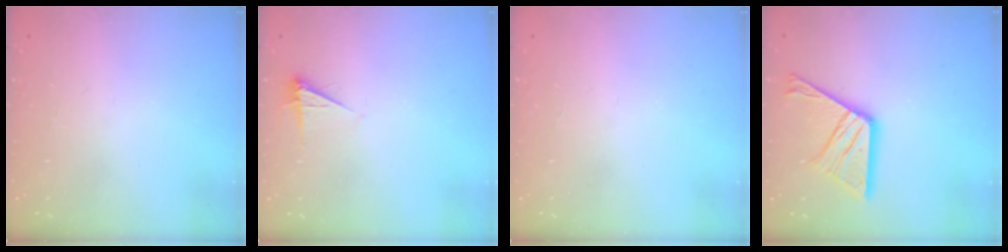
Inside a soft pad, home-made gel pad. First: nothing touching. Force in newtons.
{"total": 4.1, "press": 4.1, "slide": 0.4}
{"total": 0.0}
{"total": 15.3, "press": 15.2, "slide": 1.6}